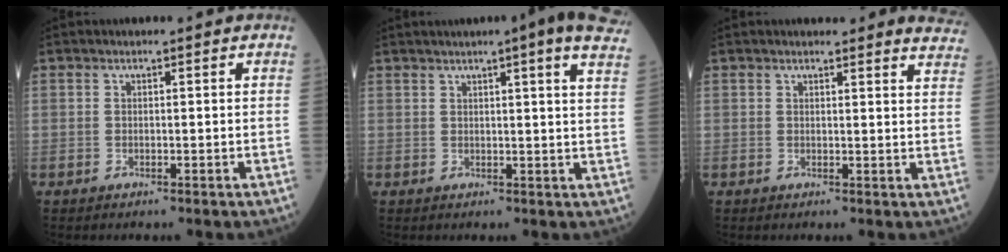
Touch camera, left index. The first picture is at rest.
{"total": 13.0, "force": [9.7, 0.5, 8.6], "torque": [-0.110, 0.004, 0.103]}
{"total": 10.7, "force": [10.1, 2.1, 2.7], "torque": [-0.003, -0.018, 0.093]}